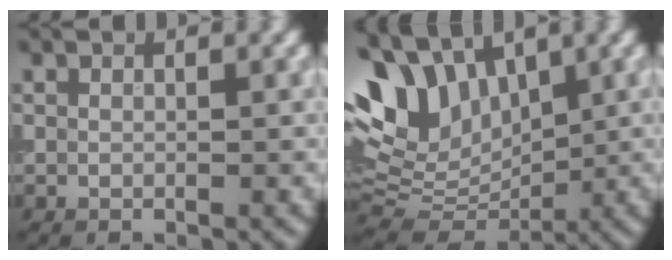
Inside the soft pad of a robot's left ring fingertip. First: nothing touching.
{"total": 9.3, "force": [4.3, 5.6, 6.1], "torque": [-0.121, 0.008, 0.076]}